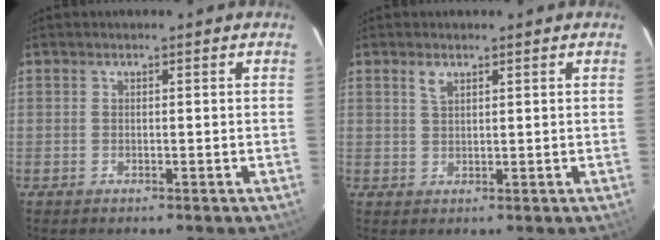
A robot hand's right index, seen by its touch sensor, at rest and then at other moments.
{"total": 1.9, "force": [1.2, 0.8, 1.2], "torque": [-0.023, 0.003, 0.023]}